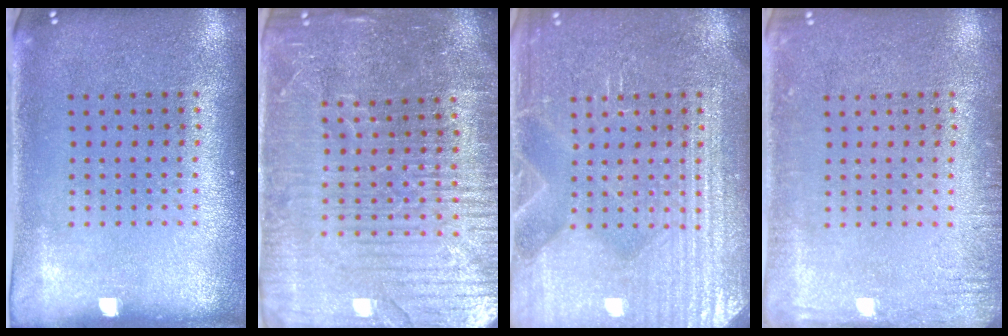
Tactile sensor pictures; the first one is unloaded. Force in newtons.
{"total": 5.0, "press": 4.7, "slide": 1.9}
{"total": 5.6, "press": 5.5, "slide": 0.9}
{"total": 1.8, "press": 1.8, "slide": 0.2}